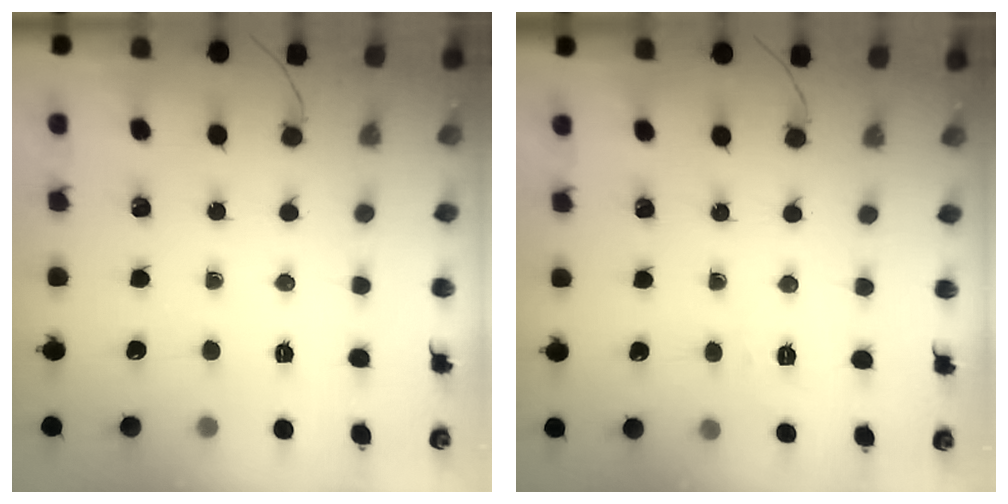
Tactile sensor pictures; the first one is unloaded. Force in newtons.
{"total": 1.8, "press": 1.2, "slide": 1.4}